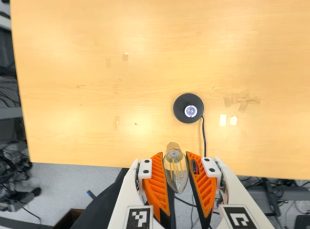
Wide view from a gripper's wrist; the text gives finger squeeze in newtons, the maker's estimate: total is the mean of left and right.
{"total": 8.4, "left": 7.8, "right": 9.0}